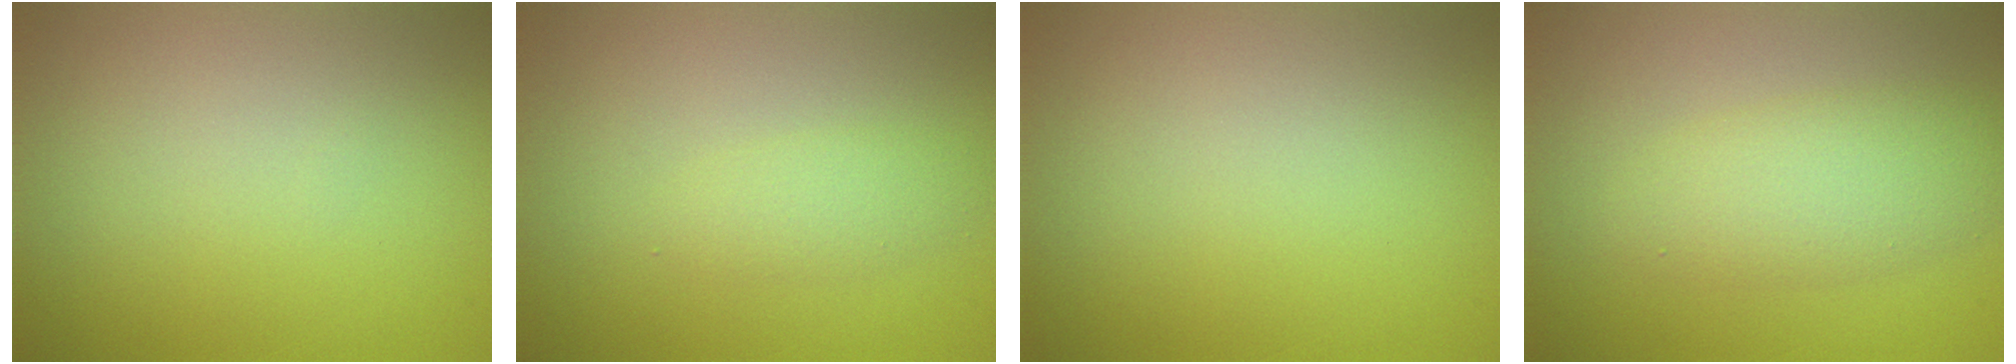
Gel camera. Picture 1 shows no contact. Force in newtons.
{"total": 1.7, "press": 1.7, "slide": 0.1}
{"total": 0.0}
{"total": 4.1, "press": 4.1, "slide": 0.1}